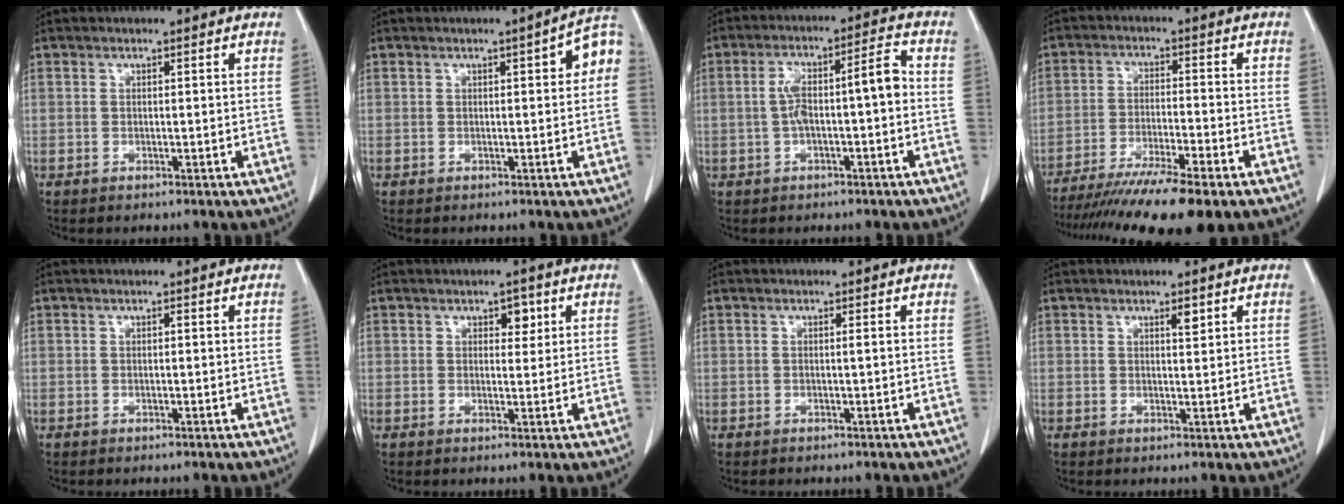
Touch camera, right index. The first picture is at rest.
{"total": 4.6, "force": [0.9, 1.1, 4.3], "torque": [-0.050, 0.015, 0.005]}
{"total": 8.0, "force": [-0.6, 1.5, 7.8], "torque": [-0.141, 0.035, -0.009]}
{"total": 15.0, "force": [-11.6, 0.4, 9.5], "torque": [-0.151, -0.037, -0.187]}
{"total": 0.0}
{"total": 2.4, "force": [1.1, 1.4, 1.6], "torque": [-0.017, 0.003, 0.015]}
{"total": 0.5, "force": [0.0, -0.2, 0.5], "torque": [-0.007, 0.000, -0.001]}
{"total": 1.4, "force": [0.8, 0.3, 1.1], "torque": [-0.019, -0.004, 0.013]}